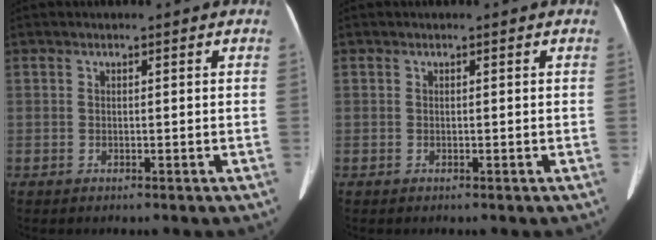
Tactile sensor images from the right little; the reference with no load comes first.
{"total": 0.0}